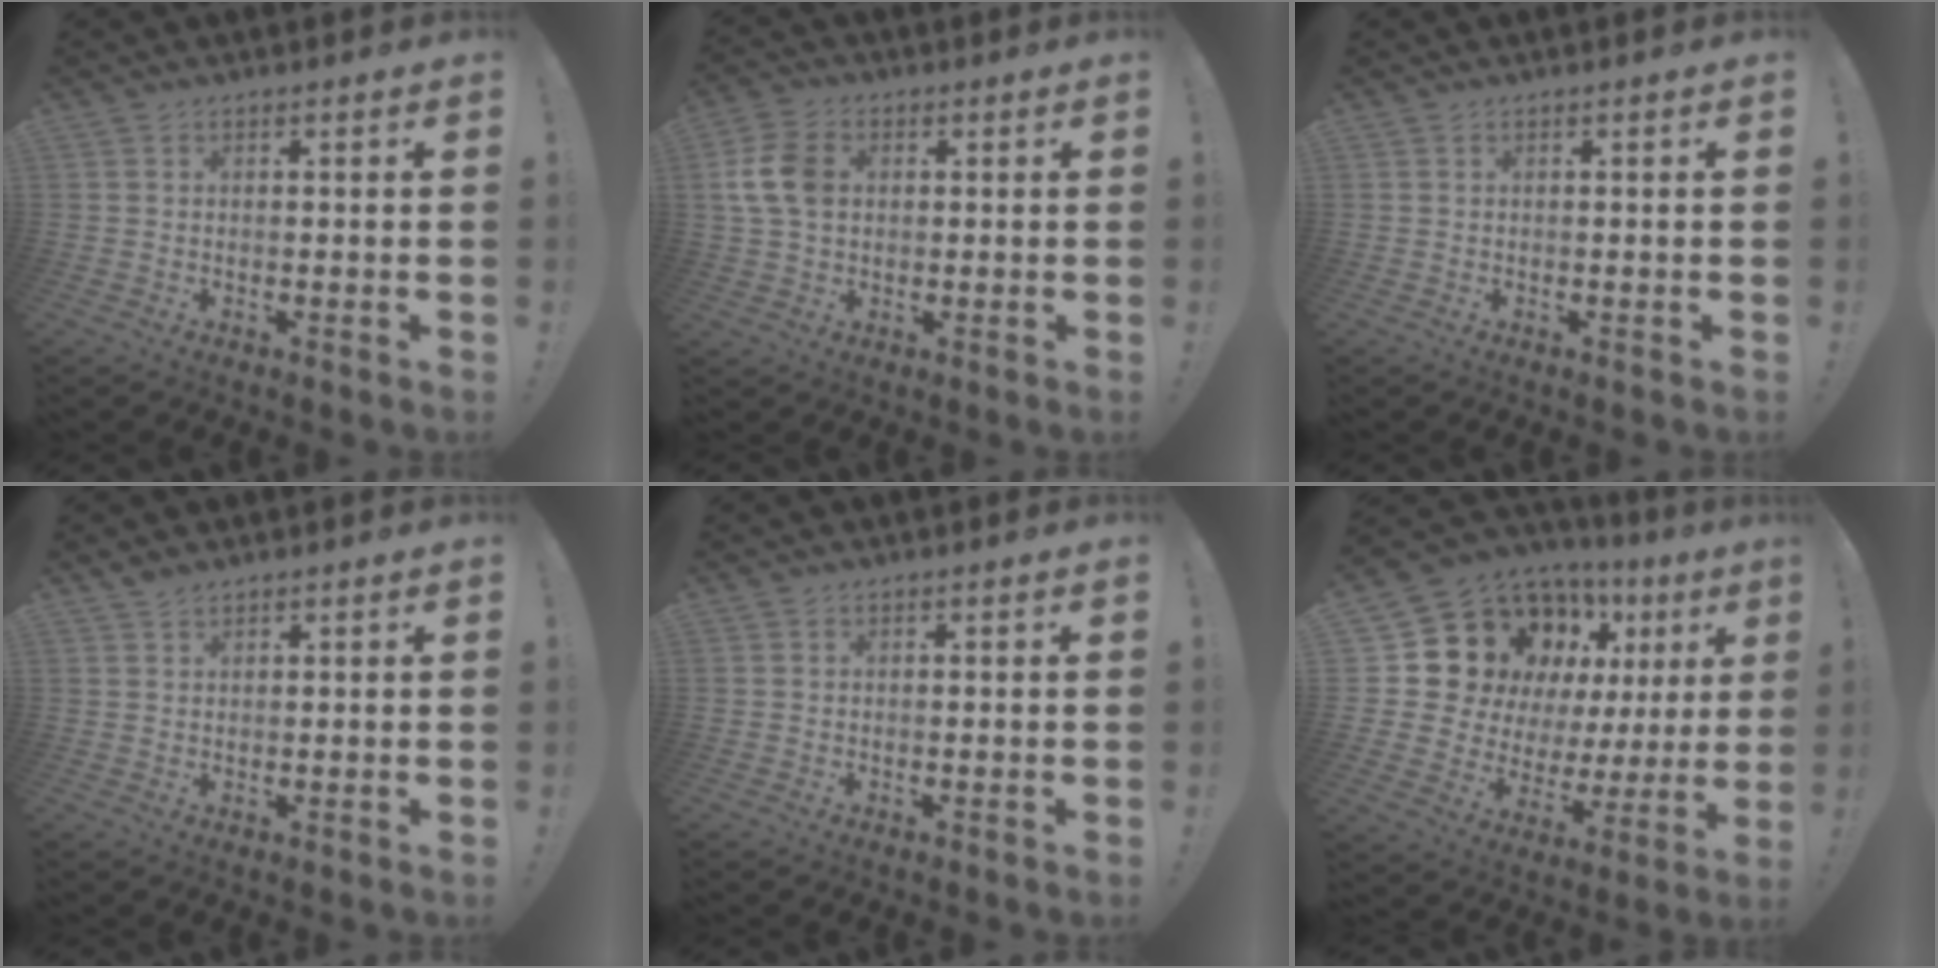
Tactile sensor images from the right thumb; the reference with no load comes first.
{"total": 10.3, "force": [1.4, 7.5, 6.9], "torque": [-0.137, 0.009, 0.029]}
{"total": 0.0}
{"total": 1.5, "force": [1.3, 0.4, 0.7], "torque": [-0.012, -0.003, 0.025]}
{"total": 0.0}
{"total": 17.4, "force": [10.8, 10.8, 8.3], "torque": [-0.123, -0.085, 0.222]}